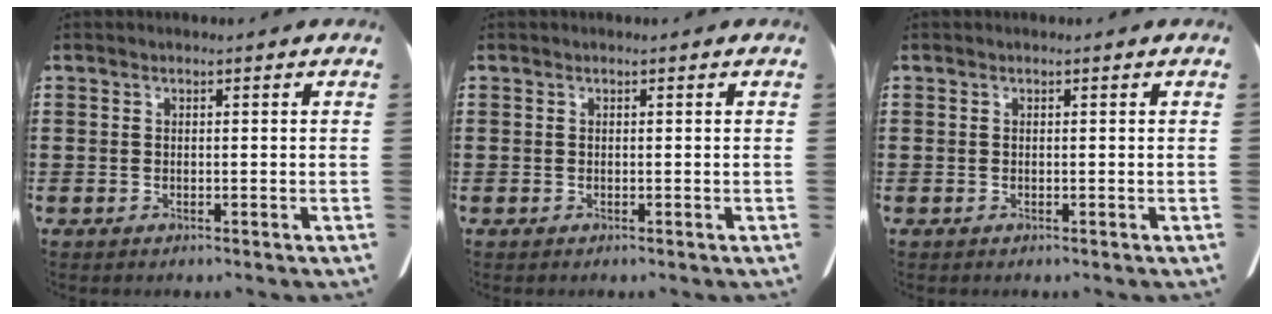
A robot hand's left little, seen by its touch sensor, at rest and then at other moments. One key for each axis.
{"total": 0.0}
{"total": 0.0}